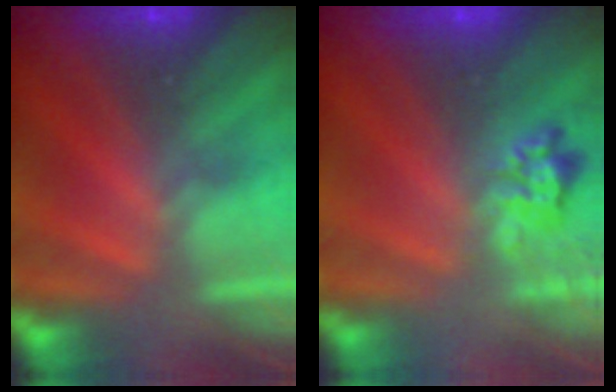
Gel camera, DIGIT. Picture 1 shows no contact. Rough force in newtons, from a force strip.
{"total": 2.3}